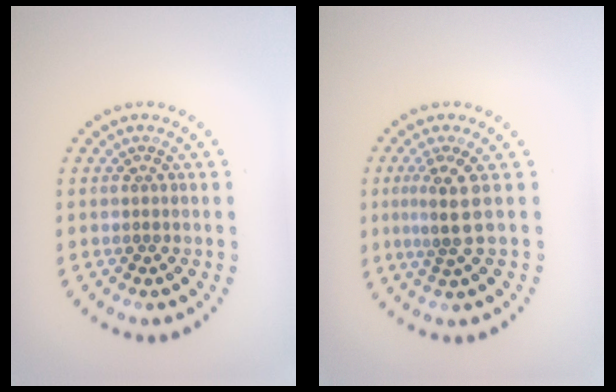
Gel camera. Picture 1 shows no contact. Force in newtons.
{"total": 2.8, "press": 2.1, "slide": 1.9}